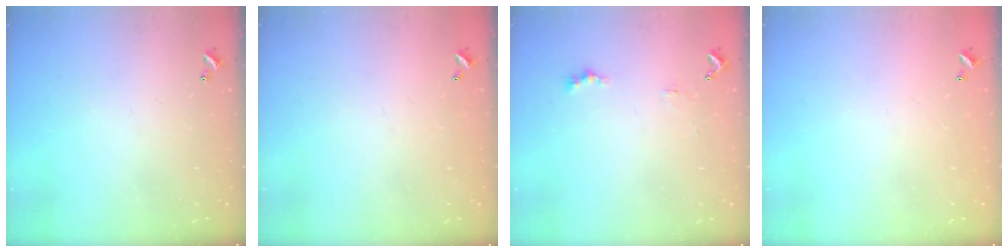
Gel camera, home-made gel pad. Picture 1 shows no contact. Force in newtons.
{"total": 2.8, "press": 2.8, "slide": 0.1}
{"total": 2.1, "press": 2.0, "slide": 0.5}
{"total": 3.0, "press": 3.0, "slide": 0.1}